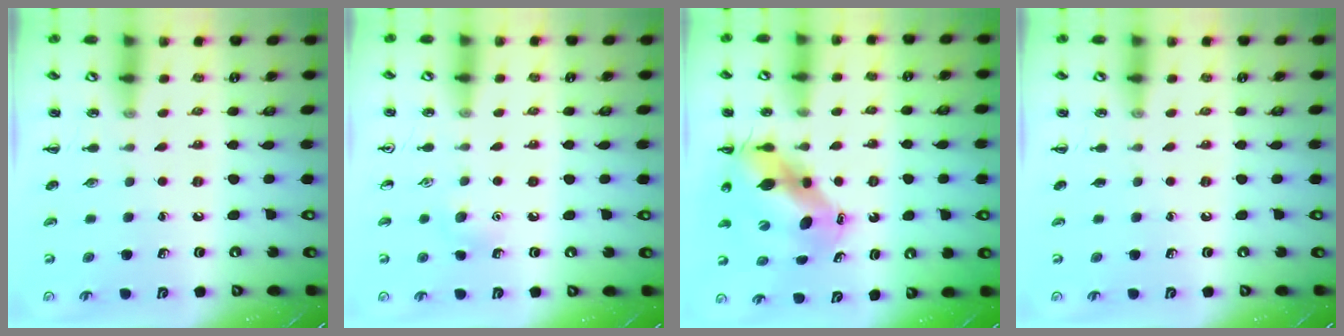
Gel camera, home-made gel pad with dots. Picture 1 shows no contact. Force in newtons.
{"total": 6.3, "press": 6.0, "slide": 1.7}
{"total": 10.9, "press": 10.5, "slide": 2.9}
{"total": 0.0}